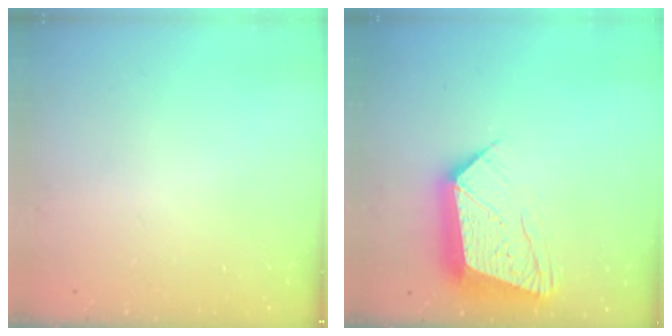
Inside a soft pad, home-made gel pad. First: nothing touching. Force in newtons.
{"total": 14.3, "press": 14.2, "slide": 1.1}